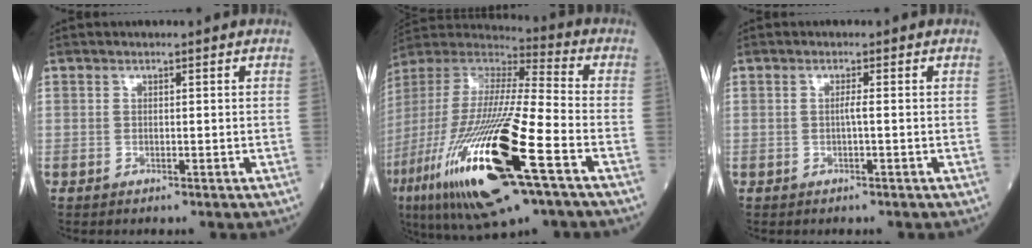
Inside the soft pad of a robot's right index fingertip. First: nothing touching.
{"total": 29.4, "force": [-12.1, 4.5, 26.4], "torque": [-0.569, -0.073, -0.223]}
{"total": 0.8, "force": [-0.2, -0.2, 0.8], "torque": [-0.013, 0.001, -0.004]}